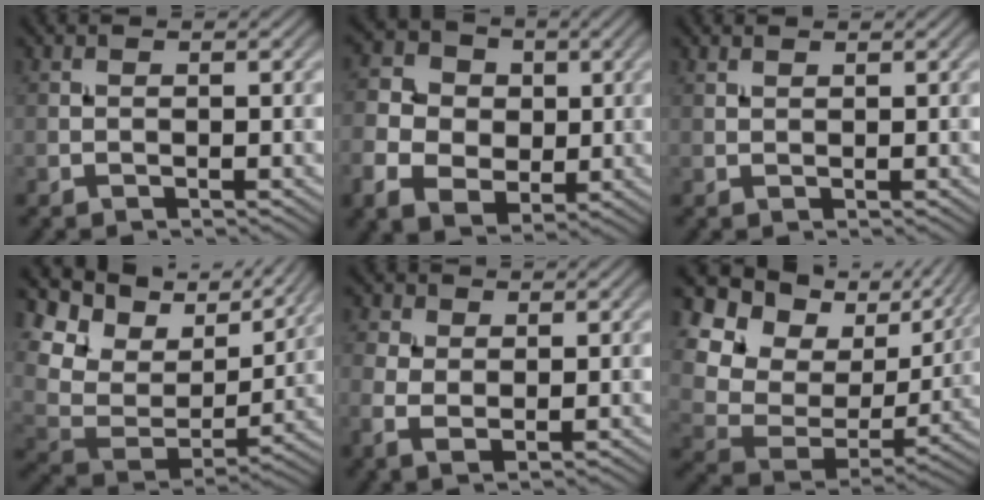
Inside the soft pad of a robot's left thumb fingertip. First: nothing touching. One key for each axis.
{"total": 8.4, "fx": -0.6, "fy": 7.0, "fz": 4.6, "tx": -0.121, "ty": -0.005, "tz": -0.015}
{"total": 0.7, "fx": 0.7, "fy": 0.1, "fz": 0.2, "tx": -0.007, "ty": 0.002, "tz": 0.016}
{"total": 14.2, "fx": 9.0, "fy": 8.1, "fz": 7.5, "tx": -0.207, "ty": 0.022, "tz": 0.164}
{"total": 3.6, "fx": 0.6, "fy": 2.3, "fz": 2.7, "tx": -0.065, "ty": 0.001, "tz": 0.007}
{"total": 15.6, "fx": 7.1, "fy": 10.7, "fz": 8.7, "tx": -0.221, "ty": 0.012, "tz": 0.149}